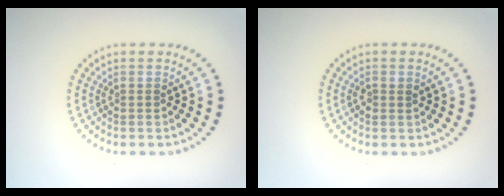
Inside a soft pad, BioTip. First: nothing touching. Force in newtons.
{"total": 0.9, "press": 0.9, "slide": 0.2}